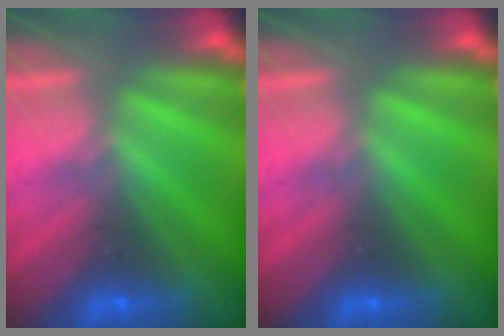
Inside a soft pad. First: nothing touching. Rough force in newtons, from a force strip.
{"total": 0.0}